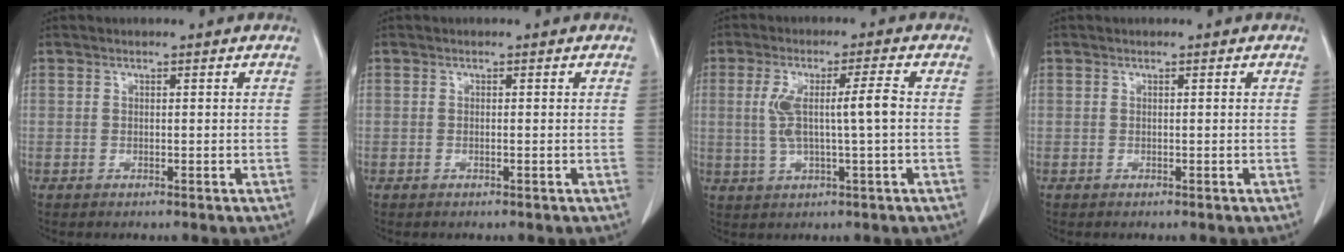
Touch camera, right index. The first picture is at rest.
{"total": 0.0}
{"total": 7.1, "force": [0.2, 0.4, 7.1], "torque": [-0.140, 0.012, 0.007]}
{"total": 0.0}